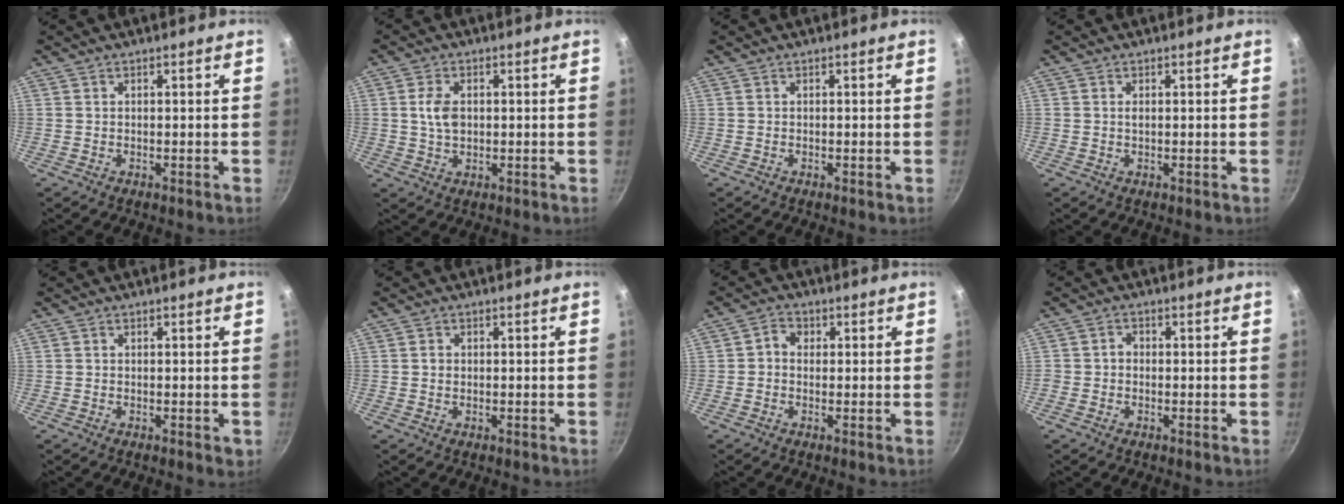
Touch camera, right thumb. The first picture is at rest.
{"total": 4.8, "force": [0.5, 3.2, 3.6], "torque": [-0.059, 0.003, 0.008]}
{"total": 0.0}
{"total": 0.7, "force": [0.1, 0.3, 0.6], "torque": [-0.011, 0.000, 0.001]}
{"total": 1.0, "force": [0.0, 0.7, 0.7], "torque": [-0.008, 0.000, -0.001]}
{"total": 1.1, "force": [0.0, 1.0, 0.5], "torque": [-0.007, 0.004, -0.001]}
{"total": 3.0, "force": [0.2, 2.6, 1.5], "torque": [-0.017, 0.007, -0.007]}
{"total": 1.7, "force": [-0.6, 1.4, 0.7], "torque": [-0.007, 0.010, -0.014]}